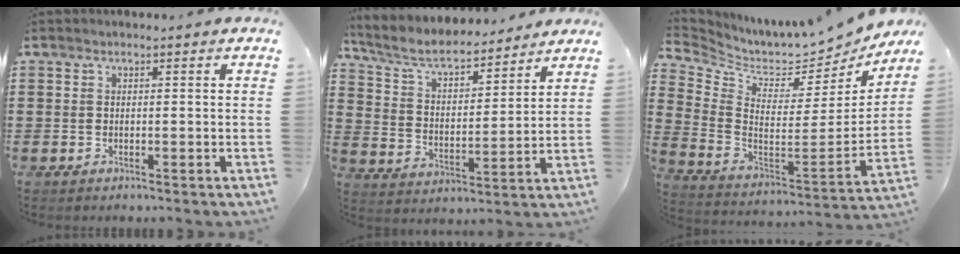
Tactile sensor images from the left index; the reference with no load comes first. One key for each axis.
{"total": 6.3, "fx": 5.5, "fy": 1.6, "fz": 2.6, "tx": -0.076, "ty": -0.032, "tz": 0.091}
{"total": 4.9, "fx": 4.1, "fy": 2.1, "fz": 1.6, "tx": -0.062, "ty": -0.052, "tz": 0.064}